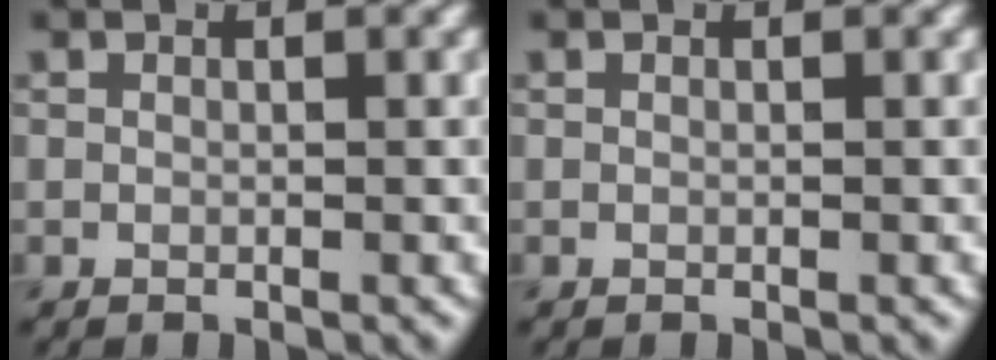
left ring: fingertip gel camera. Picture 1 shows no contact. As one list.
[{"total": 0.0}]